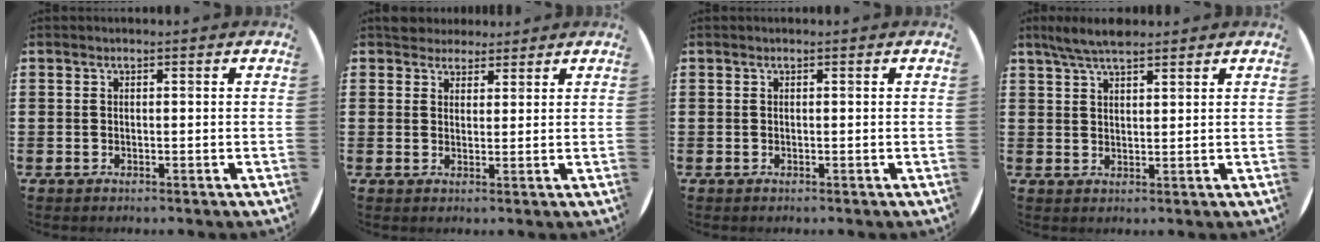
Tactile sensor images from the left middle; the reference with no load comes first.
{"total": 3.1, "force": [2.8, 1.1, -0.1], "torque": [0.002, -0.004, 0.054]}
{"total": 0.0}
{"total": 4.6, "force": [3.8, 1.0, 2.3], "torque": [-0.053, -0.003, 0.070]}